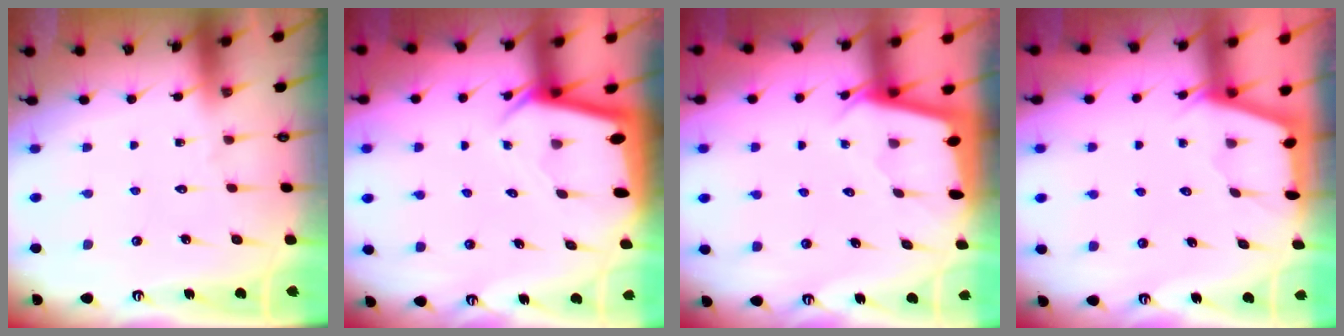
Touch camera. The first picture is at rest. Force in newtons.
{"total": 2.7, "press": 2.7, "slide": 0.2}
{"total": 2.1, "press": 2.1, "slide": 0.2}
{"total": 3.0, "press": 3.0, "slide": 0.1}